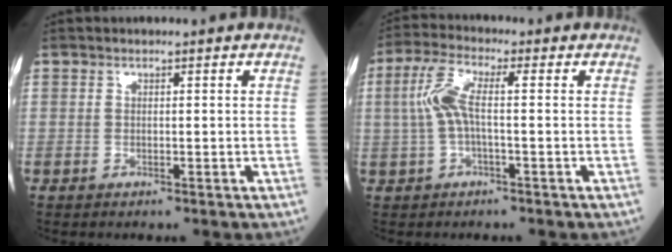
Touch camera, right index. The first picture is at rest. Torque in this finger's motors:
{"motor_torque": [0.80, 0.23, 0.16, 0.14]}